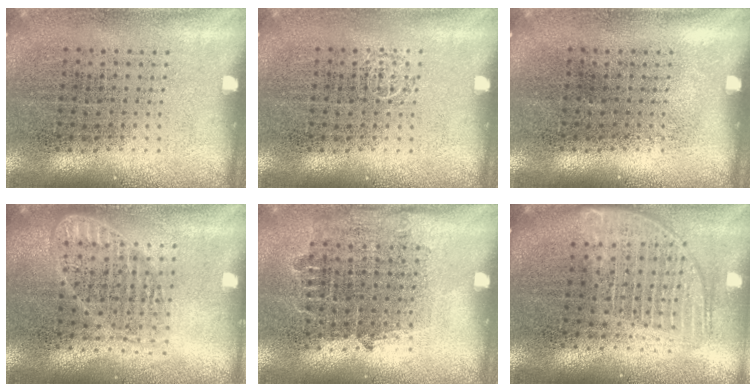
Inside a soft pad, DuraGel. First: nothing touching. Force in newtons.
{"total": 0.6, "press": 0.6, "slide": 0.1}
{"total": 0.0}
{"total": 1.8, "press": 1.6, "slide": 0.9}
{"total": 0.8, "press": 0.8, "slide": 0.3}
{"total": 1.7, "press": 1.4, "slide": 0.9}